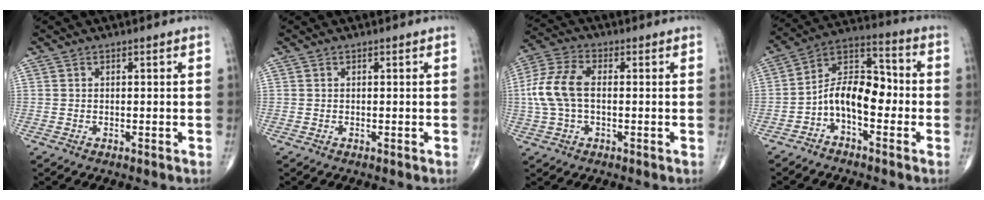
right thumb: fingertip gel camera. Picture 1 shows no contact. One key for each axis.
{"total": 0.0}
{"total": 10.1, "fx": 0.0, "fy": 5.8, "fz": 8.2, "tx": -0.191, "ty": 0.024, "tz": -0.003}
{"total": 11.4, "fx": -2.9, "fy": 6.3, "fz": 9.1, "tx": -0.136, "ty": 0.059, "tz": -0.062}